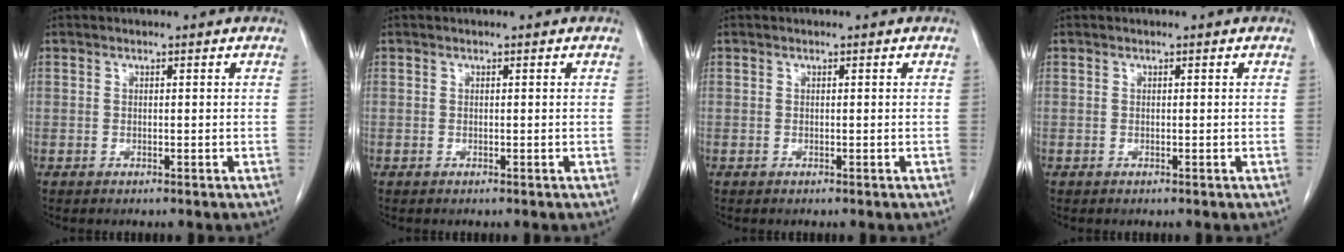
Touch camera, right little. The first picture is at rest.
{"total": 0.0}
{"total": 0.0}
{"total": 0.0}